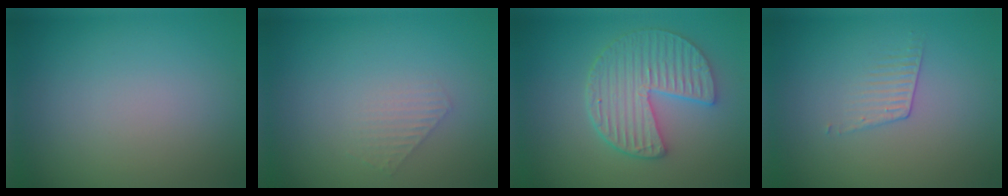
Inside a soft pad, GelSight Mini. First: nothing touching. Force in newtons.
{"total": 1.3, "press": 1.3, "slide": 0.2}
{"total": 5.2, "press": 4.4, "slide": 2.8}
{"total": 1.1, "press": 0.4, "slide": 1.1}